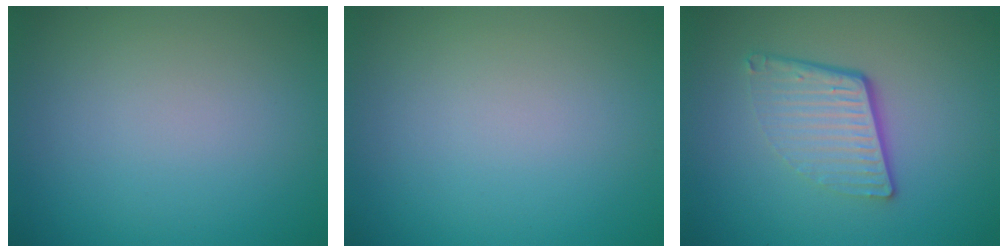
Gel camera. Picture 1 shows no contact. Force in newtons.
{"total": 0.0}
{"total": 4.4, "press": 2.8, "slide": 3.4}